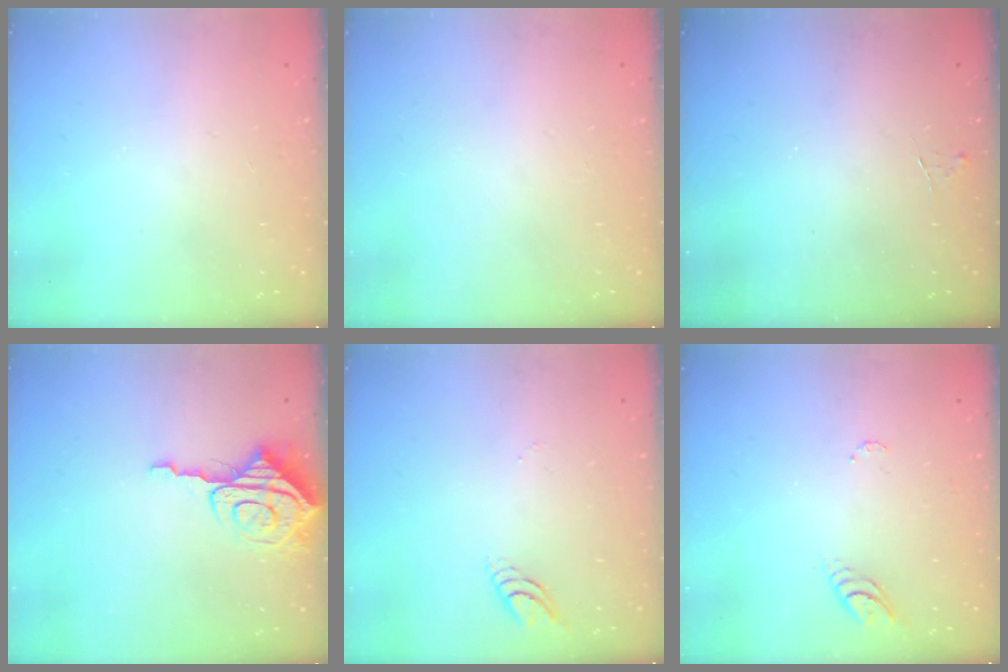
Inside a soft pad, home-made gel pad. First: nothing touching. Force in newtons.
{"total": 0.0}
{"total": 3.3, "press": 3.3, "slide": 0.4}
{"total": 10.0, "press": 9.9, "slide": 0.9}
{"total": 4.4, "press": 4.4, "slide": 0.1}
{"total": 4.0, "press": 4.0, "slide": 0.4}